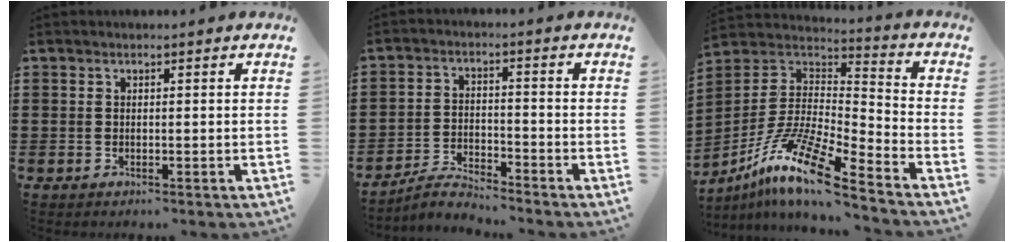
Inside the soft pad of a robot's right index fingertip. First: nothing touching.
{"total": 3.6, "force": [-3.5, 0.5, 0.6], "torque": [-0.015, 0.010, -0.073]}
{"total": 13.7, "force": [-10.1, 1.8, 9.1], "torque": [-0.186, 0.008, -0.199]}